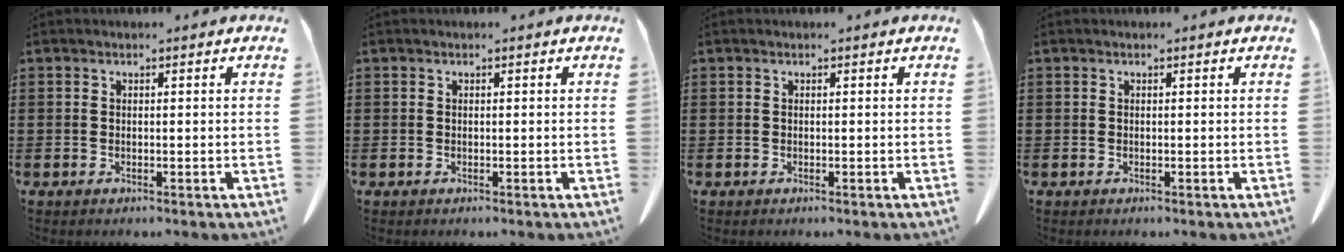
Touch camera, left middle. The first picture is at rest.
{"total": 0.0}
{"total": 0.0}
{"total": 0.0}